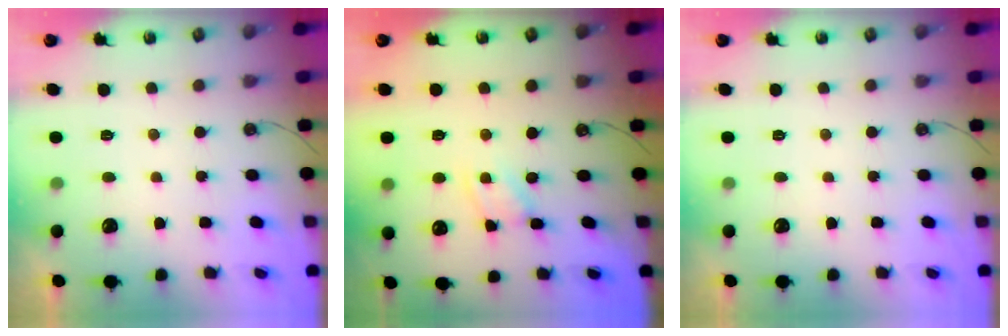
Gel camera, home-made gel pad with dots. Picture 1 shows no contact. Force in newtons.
{"total": 1.9, "press": 1.9, "slide": 0.1}
{"total": 0.0}